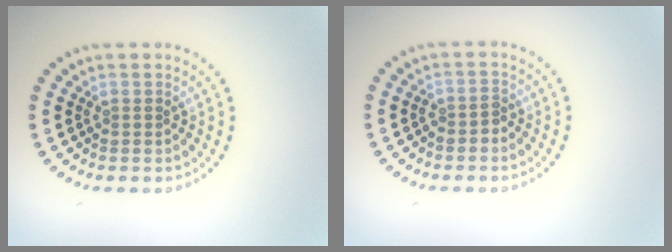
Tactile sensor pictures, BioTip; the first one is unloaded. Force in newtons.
{"total": 1.1, "press": 1.0, "slide": 0.6}